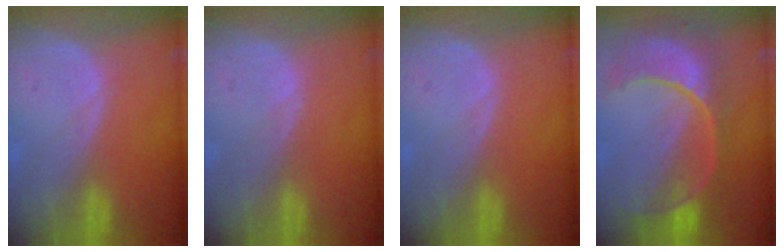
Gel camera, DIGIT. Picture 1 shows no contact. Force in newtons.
{"total": 0.0}
{"total": 0.0}
{"total": 10.9, "press": 9.2, "slide": 5.9}